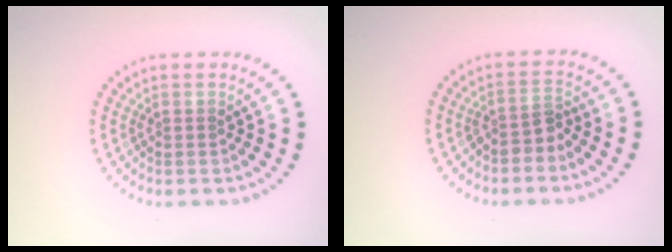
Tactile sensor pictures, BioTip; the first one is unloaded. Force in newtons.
{"total": 2.0, "press": 1.4, "slide": 1.4}